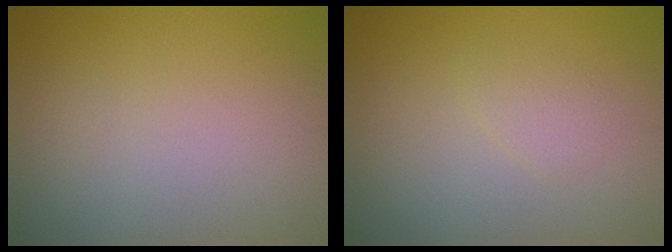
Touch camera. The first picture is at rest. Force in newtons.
{"total": 1.1, "press": 1.1, "slide": 0.1}